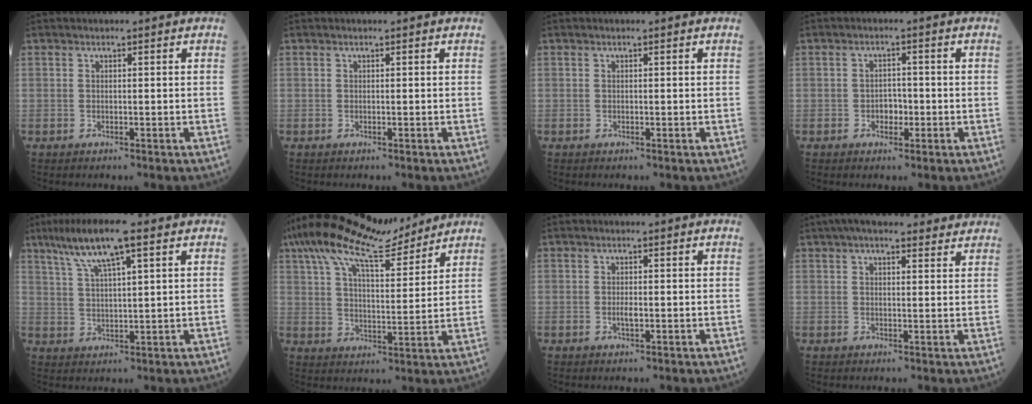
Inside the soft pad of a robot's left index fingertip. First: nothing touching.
{"total": 0.0}
{"total": 0.0}
{"total": 2.4, "force": [-0.7, 1.6, 1.6], "torque": [-0.019, 0.006, -0.011]}
{"total": 9.3, "force": [5.7, 1.0, 7.3], "torque": [-0.143, 0.022, 0.102]}
{"total": 15.6, "force": [13.0, 2.8, 8.1], "torque": [-0.153, 0.026, 0.216]}
{"total": 1.2, "force": [-0.2, 0.3, 1.1], "torque": [-0.024, -0.002, -0.003]}
{"total": 11.4, "force": [9.4, 3.1, 5.6], "torque": [-0.074, 0.041, 0.125]}